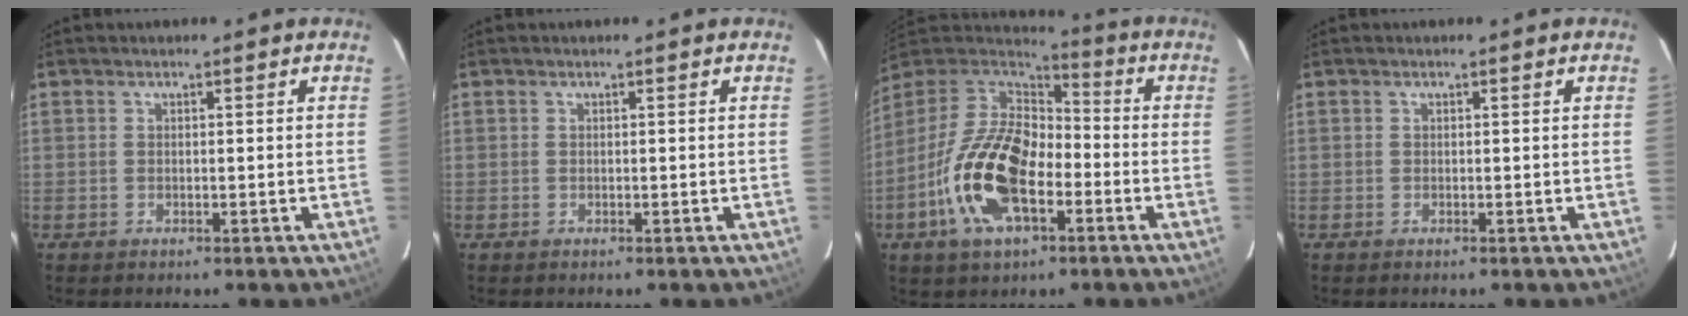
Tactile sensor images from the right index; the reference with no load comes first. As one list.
[{"total": 0.0}, {"total": 19.3, "force": [-6.6, 10.2, 15.1], "torque": [-0.317, -0.014, -0.124]}, {"total": 0.0}]